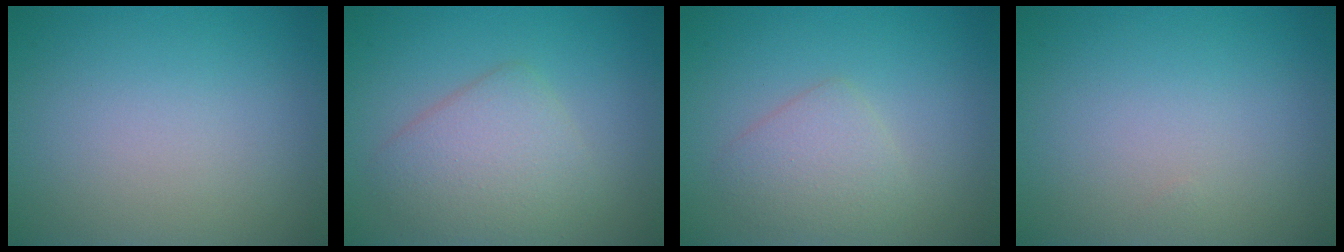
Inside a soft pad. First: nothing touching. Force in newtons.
{"total": 3.8, "press": 3.8, "slide": 0.2}
{"total": 2.5, "press": 2.5, "slide": 0.1}
{"total": 0.0}